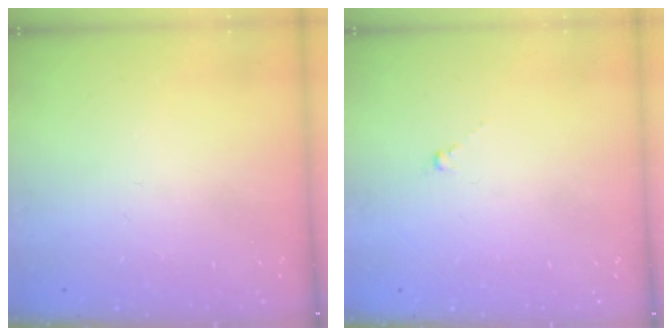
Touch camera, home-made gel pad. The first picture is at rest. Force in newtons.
{"total": 0.6, "press": 0.4, "slide": 0.4}